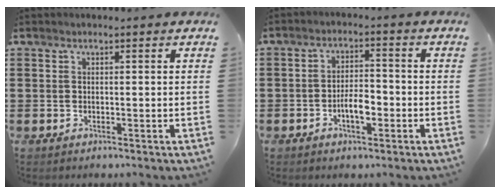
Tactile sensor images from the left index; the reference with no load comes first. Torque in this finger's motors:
{"motor_torque": [0.26, 0.16, 0.19, 0.06]}